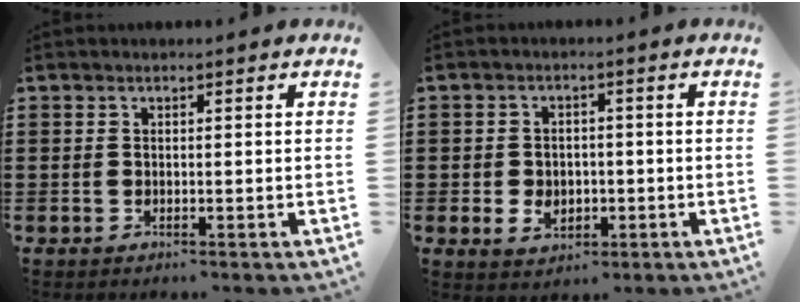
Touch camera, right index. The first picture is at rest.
{"total": 3.6, "force": [-0.9, 2.8, 2.1], "torque": [-0.047, 0.002, -0.017]}